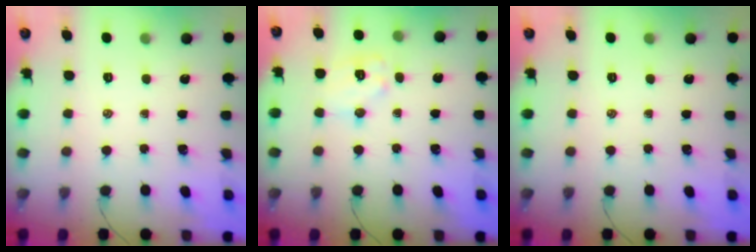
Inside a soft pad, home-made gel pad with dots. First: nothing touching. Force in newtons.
{"total": 10.0, "press": 10.0, "slide": 0.5}
{"total": 0.0}